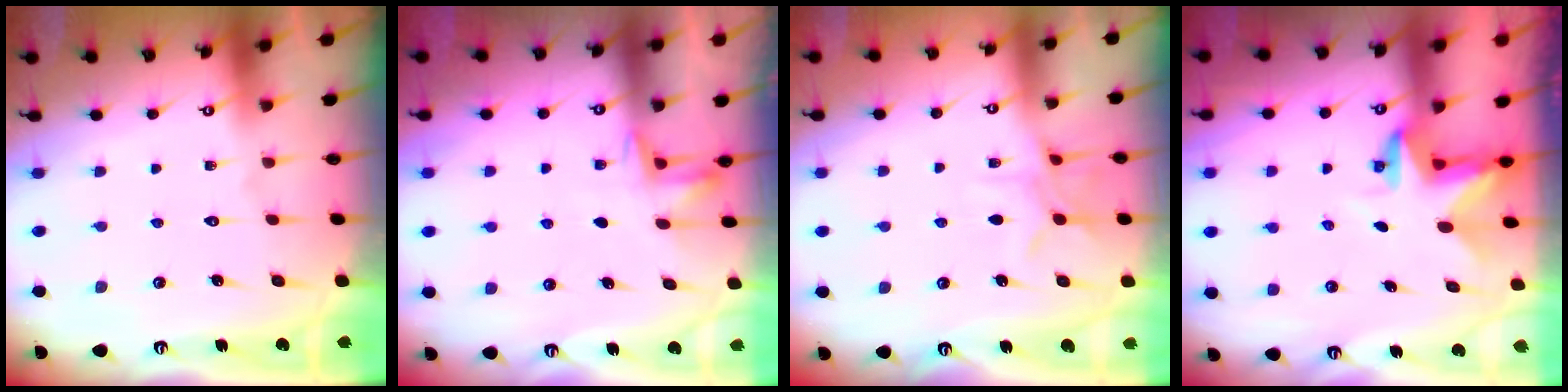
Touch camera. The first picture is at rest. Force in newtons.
{"total": 4.5, "press": 4.3, "slide": 1.2}
{"total": 7.1, "press": 7.0, "slide": 0.6}
{"total": 2.8, "press": 2.8, "slide": 0.2}